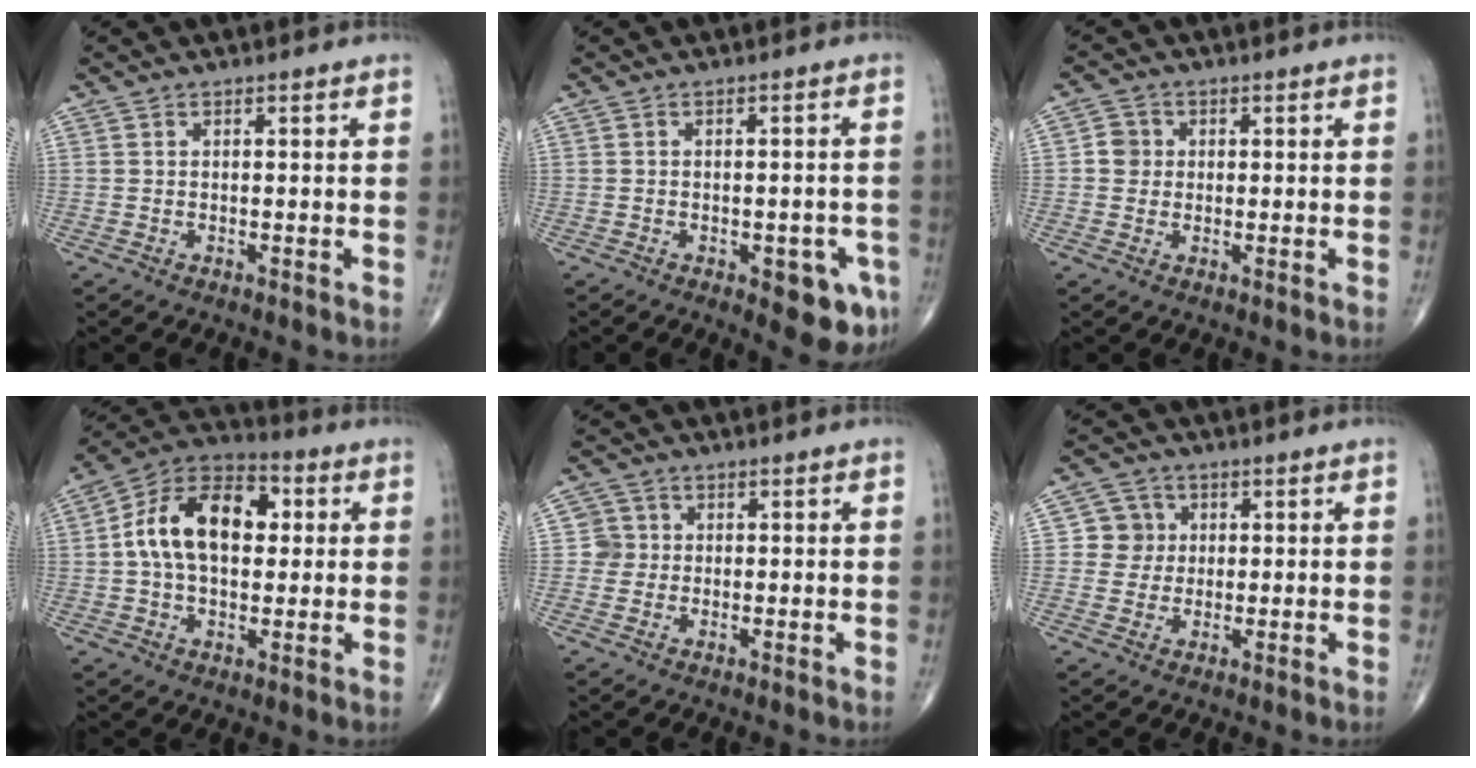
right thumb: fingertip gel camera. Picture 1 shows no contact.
{"total": 8.0, "force": [-3.3, 3.2, 6.5], "torque": [-0.057, 0.006, -0.034]}
{"total": 3.3, "force": [0.3, 3.1, 1.0], "torque": [0.001, 0.005, -0.001]}
{"total": 16.6, "force": [2.3, 10.3, 12.8], "torque": [-0.197, 0.026, 0.029]}
{"total": 2.8, "force": [0.1, 2.8, -0.1], "torque": [0.025, 0.008, -0.005]}
{"total": 4.8, "force": [0.7, 4.7, 0.6], "torque": [0.023, 0.006, 0.005]}